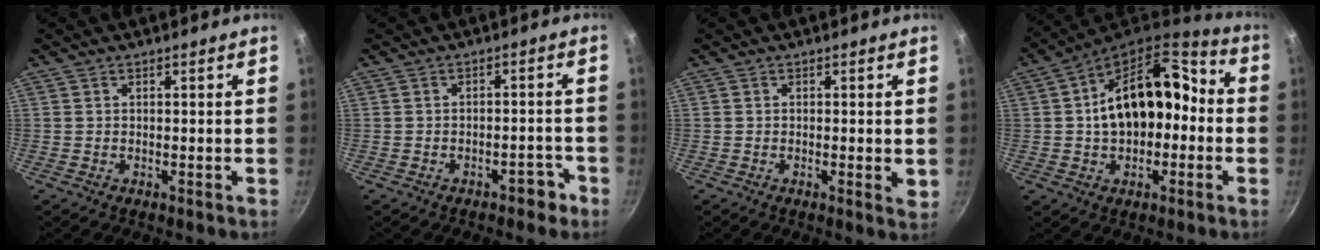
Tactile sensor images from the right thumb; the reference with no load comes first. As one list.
[{"total": 3.5, "force": [-2.3, 1.8, 1.9], "torque": [-0.008, 0.031, -0.018]}, {"total": 2.1, "force": [-0.1, 0.7, 2.0], "torque": [-0.028, -0.005, -0.002]}, {"total": 18.5, "force": [-0.3, 12.2, 14.0], "torque": [-0.202, 0.057, -0.007]}]